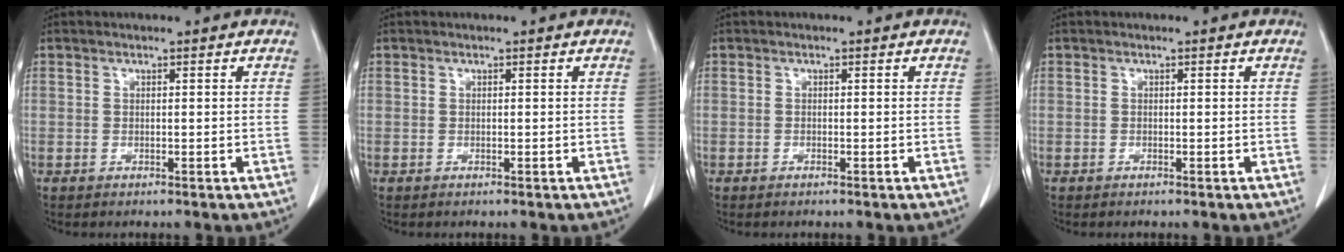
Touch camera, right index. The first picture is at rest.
{"total": 0.0}
{"total": 0.0}
{"total": 0.0}